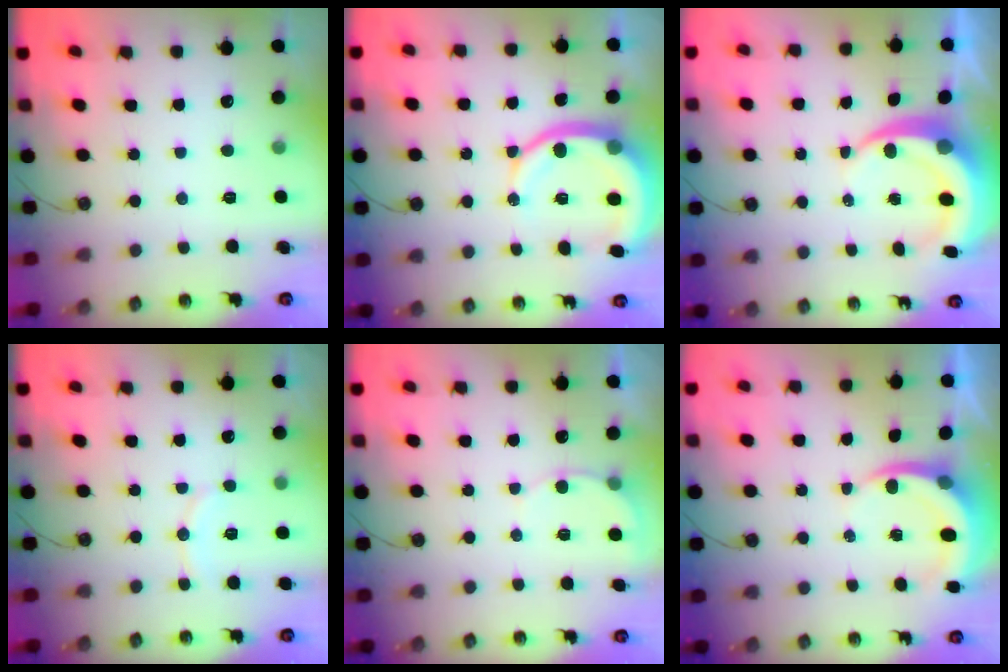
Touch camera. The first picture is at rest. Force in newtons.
{"total": 11.0, "press": 11.0, "slide": 1.0}
{"total": 8.4, "press": 8.3, "slide": 1.2}
{"total": 6.3, "press": 6.2, "slide": 0.8}
{"total": 4.8, "press": 4.8, "slide": 0.4}
{"total": 4.6, "press": 4.6, "slide": 0.2}